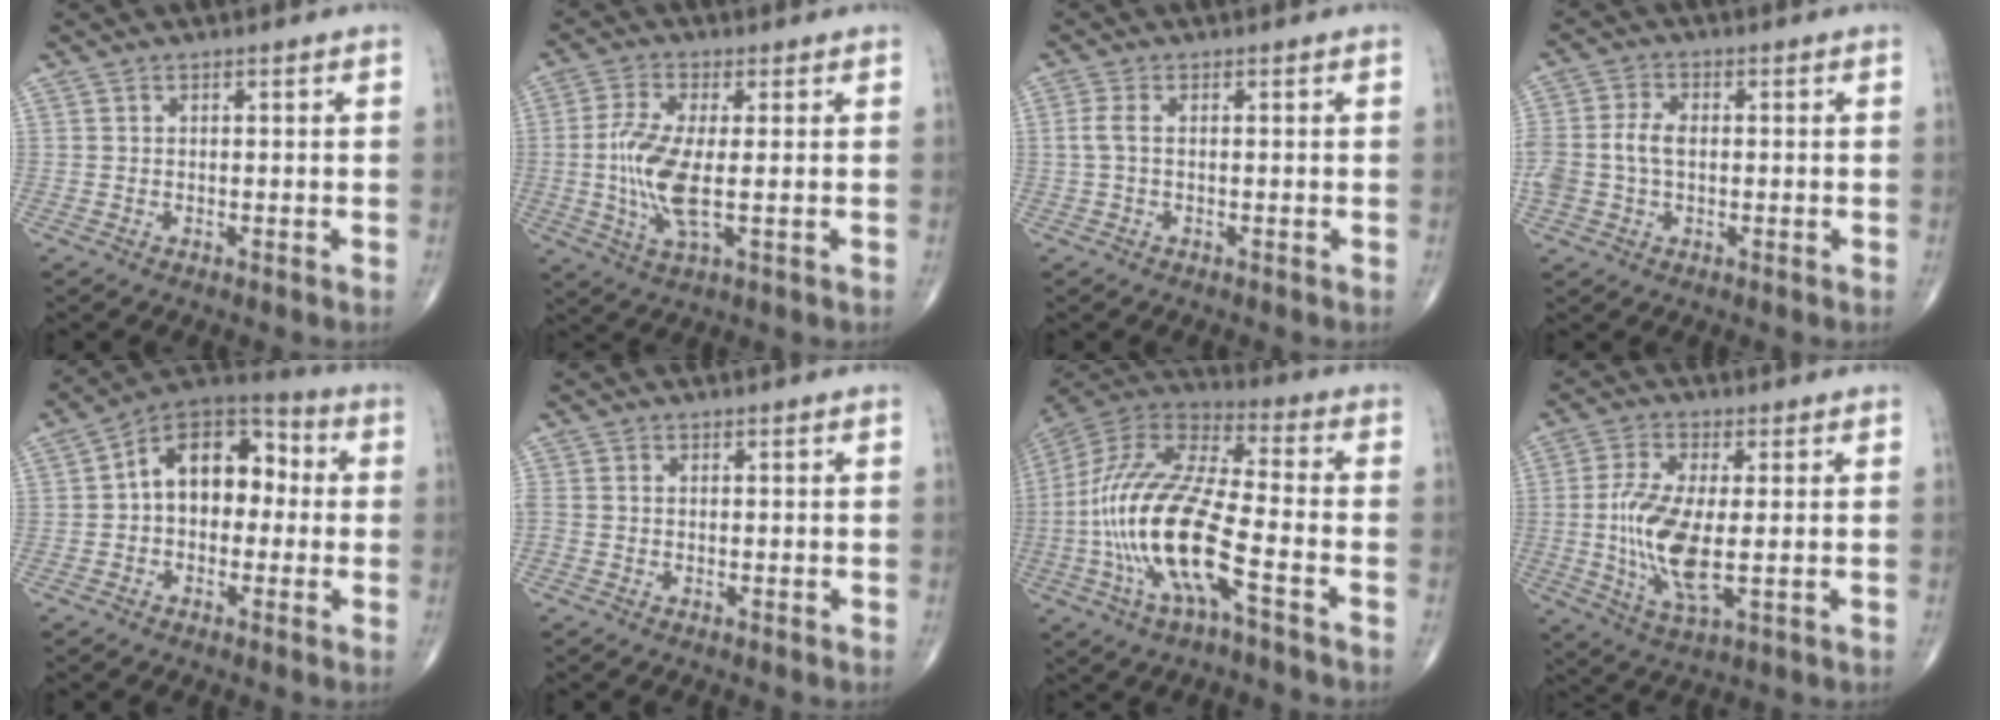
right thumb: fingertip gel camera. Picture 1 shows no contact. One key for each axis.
{"total": 9.8, "fx": -0.6, "fy": 3.1, "fz": 9.3, "tx": -0.212, "ty": -0.009, "tz": -0.012}
{"total": 2.3, "fx": 0.0, "fy": 1.0, "fz": 2.1, "tx": -0.055, "ty": 0.001, "tz": -0.002}
{"total": 7.3, "fx": -0.2, "fy": 4.9, "fz": 5.4, "tx": -0.122, "ty": 0.019, "tz": -0.004}
{"total": 13.6, "fx": 0.6, "fy": 9.1, "fz": 10.2, "tx": -0.115, "ty": 0.046, "tz": -0.008}
{"total": 1.4, "fx": -0.3, "fy": 1.0, "fz": 0.9, "tx": -0.023, "ty": -0.002, "tz": -0.012}
{"total": 21.5, "fx": -6.0, "fy": 6.5, "fz": 19.6, "tx": -0.426, "ty": 0.028, "tz": -0.110}
{"total": 12.2, "fx": -0.7, "fy": 4.5, "fz": 11.3, "tx": -0.241, "ty": -0.014, "tz": -0.011}